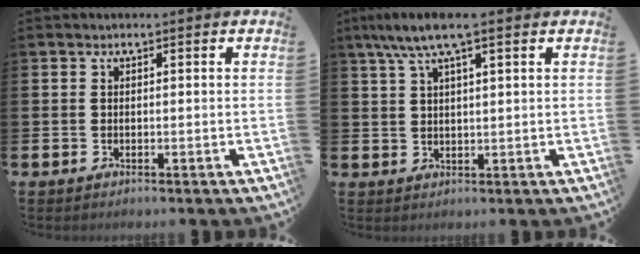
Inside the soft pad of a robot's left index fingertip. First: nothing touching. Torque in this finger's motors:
{"motor_torque": [0.17, -0.52, 0.37, 0.21]}